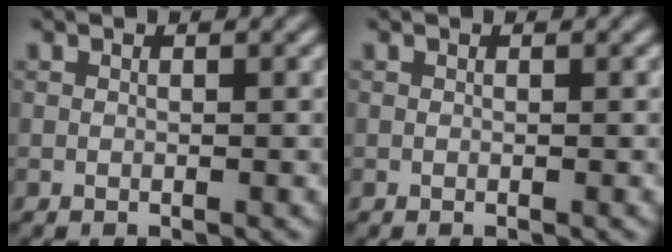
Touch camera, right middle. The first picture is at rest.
{"total": 0.0}